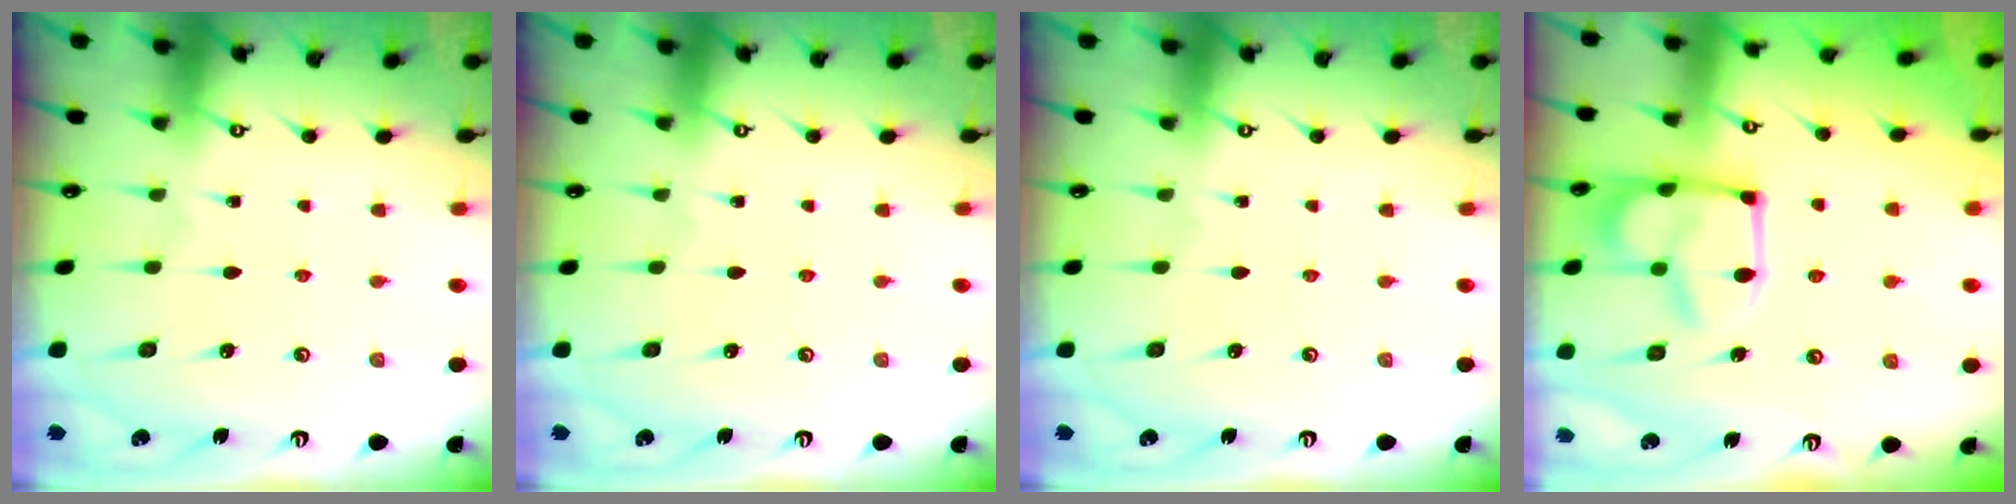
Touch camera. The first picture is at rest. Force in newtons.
{"total": 0.0}
{"total": 0.0}
{"total": 10.4, "press": 10.3, "slide": 1.2}